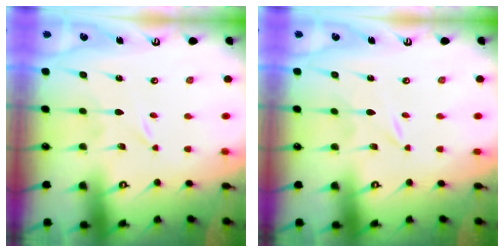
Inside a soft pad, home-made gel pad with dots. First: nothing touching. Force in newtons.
{"total": 0.0}